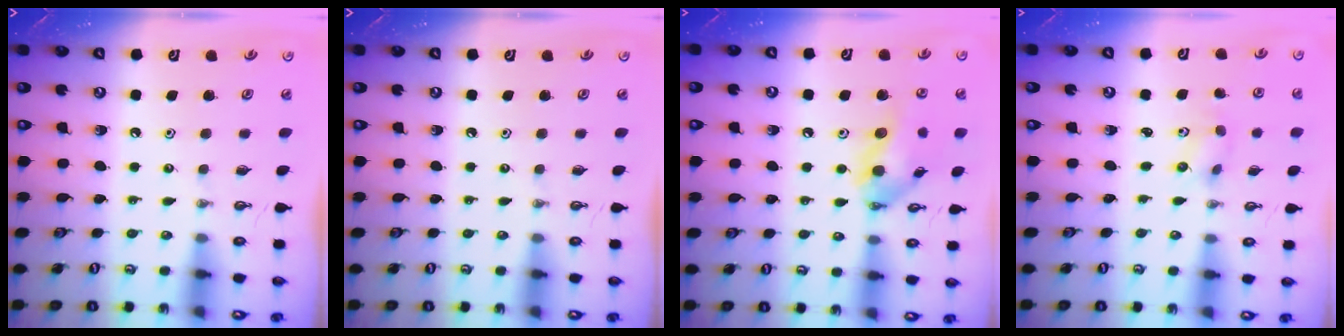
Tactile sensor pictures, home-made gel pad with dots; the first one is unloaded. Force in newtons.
{"total": 0.0}
{"total": 14.0, "press": 13.8, "slide": 2.5}
{"total": 2.9, "press": 2.7, "slide": 1.2}